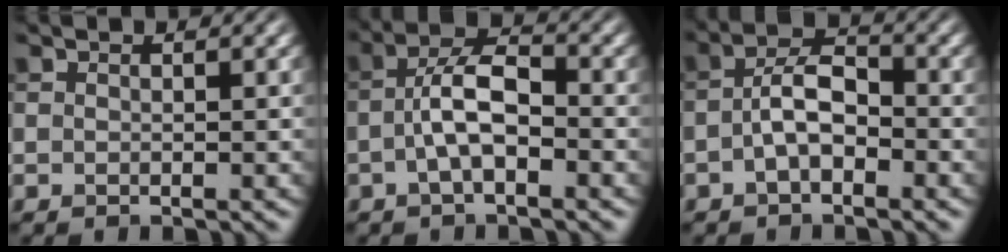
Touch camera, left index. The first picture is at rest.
{"total": 4.4, "force": [-1.1, 1.7, 3.9], "torque": [-0.076, 0.013, -0.030]}
{"total": 3.6, "force": [-1.1, 1.7, 3.0], "torque": [-0.055, 0.011, -0.028]}